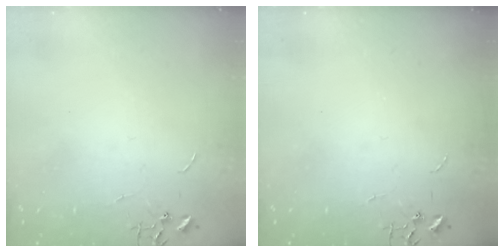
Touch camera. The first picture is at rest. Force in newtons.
{"total": 0.0}